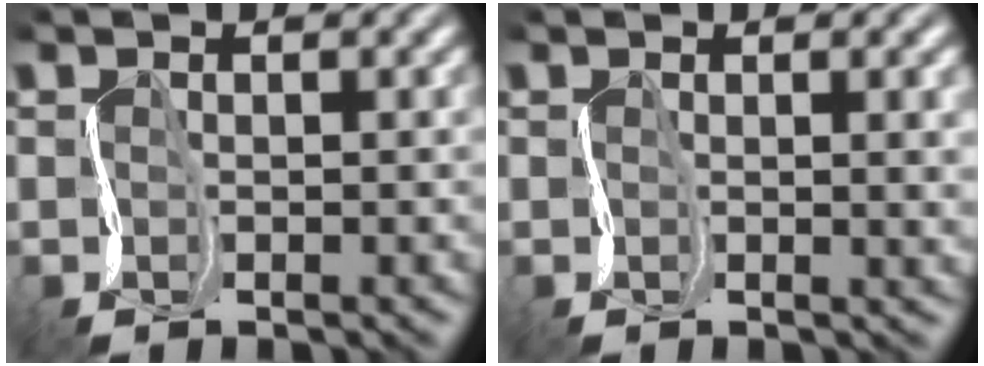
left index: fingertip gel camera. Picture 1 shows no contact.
{"total": 4.0, "force": [0.4, 1.7, 3.6], "torque": [-0.030, 0.001, 0.008]}